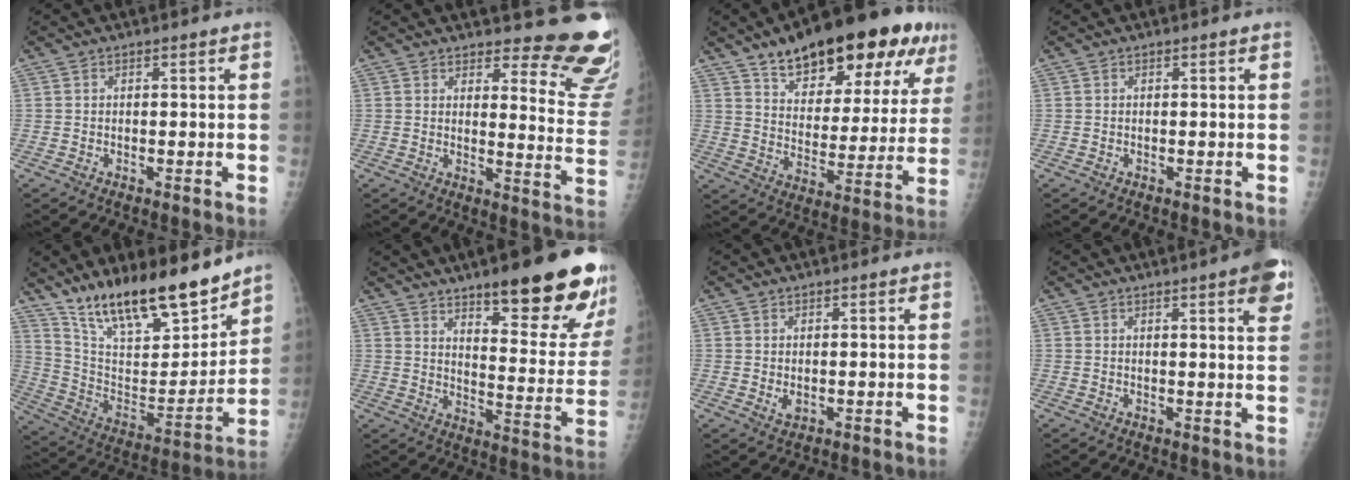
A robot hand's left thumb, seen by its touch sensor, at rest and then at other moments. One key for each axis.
{"total": 14.8, "fx": 13.7, "fy": 3.5, "fz": 4.4, "tx": -0.008, "ty": -0.149, "tz": 0.137}
{"total": 25.5, "fx": 15.6, "fy": 10.5, "fz": 17.2, "tx": -0.215, "ty": -0.030, "tz": 0.232}
{"total": 0.0}
{"total": 21.6, "fx": 17.2, "fy": 6.2, "fz": 11.5, "tx": -0.158, "ty": -0.091, "tz": 0.302}
{"total": 24.4, "fx": 15.5, "fy": 6.0, "fz": 17.8, "tx": -0.203, "ty": -0.080, "tz": 0.220}
{"total": 1.7, "fx": 0.2, "fy": 1.1, "fz": 1.3, "tx": -0.020, "ty": -0.006, "tz": 0.008}
{"total": 4.4, "fx": 2.3, "fy": 0.9, "fz": 3.7, "tx": -0.034, "ty": -0.004, "tz": 0.022}